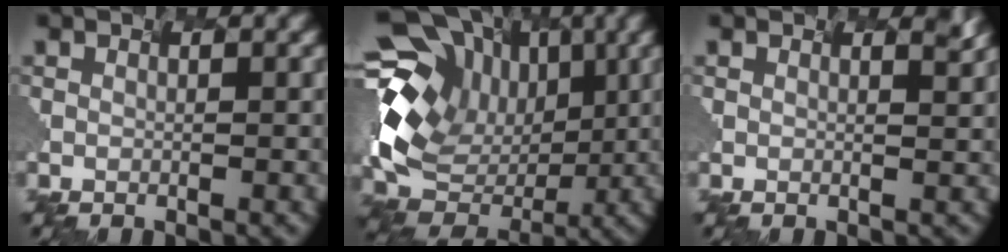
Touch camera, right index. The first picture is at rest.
{"total": 13.8, "force": [2.0, 10.9, 8.2], "torque": [-0.165, 0.012, 0.072]}
{"total": 1.9, "force": [1.6, 0.8, 0.8], "torque": [0.012, 0.002, 0.004]}